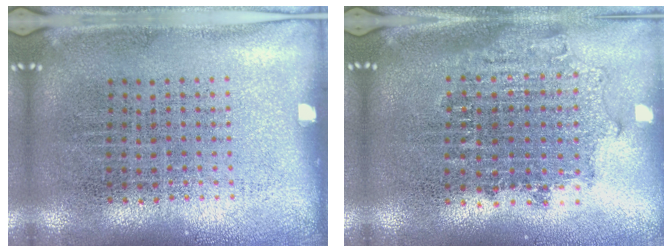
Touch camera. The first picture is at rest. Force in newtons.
{"total": 1.7, "press": 1.3, "slide": 1.0}